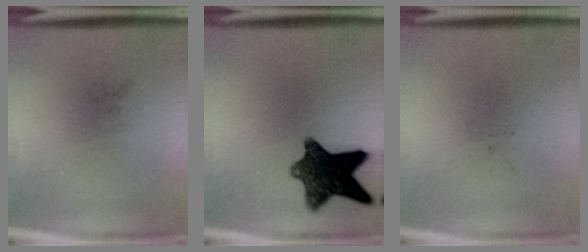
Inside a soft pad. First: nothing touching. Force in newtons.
{"total": 11.0}
{"total": 0.0}